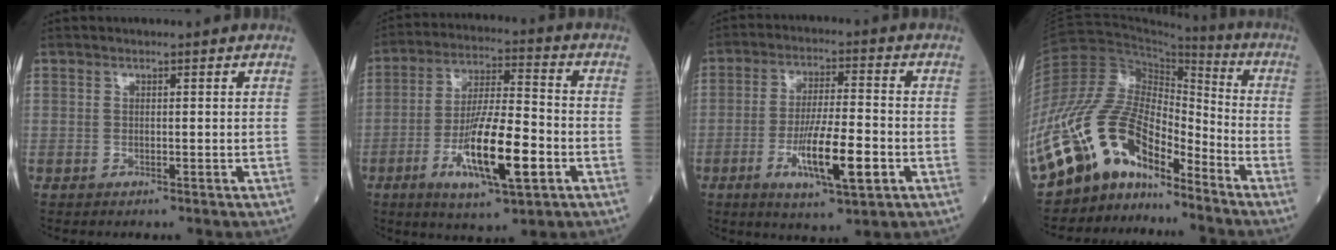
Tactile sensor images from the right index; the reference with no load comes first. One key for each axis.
{"total": 13.8, "fx": -4.6, "fy": 2.4, "fz": 12.8, "tx": -0.238, "ty": -0.010, "tz": -0.075}
{"total": 10.7, "fx": -3.5, "fy": 1.5, "fz": 10.0, "tx": -0.179, "ty": -0.010, "tz": -0.057}
{"total": 19.2, "fx": -14.2, "fy": 8.3, "fz": 9.8, "tx": -0.203, "ty": 0.052, "tz": -0.260}